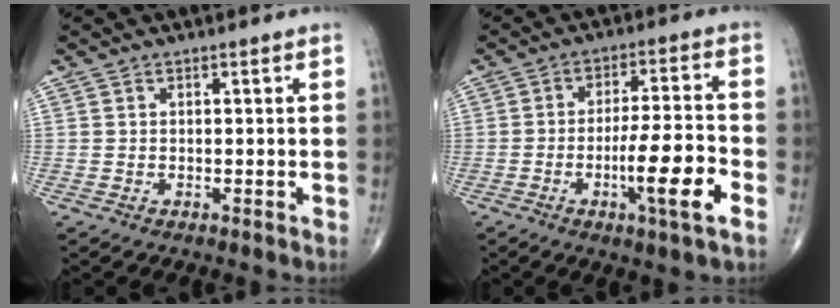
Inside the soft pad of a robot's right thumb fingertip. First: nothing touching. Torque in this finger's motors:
{"motor_torque": [1.25, 1.27, 0.73, -0.66, 0.29]}